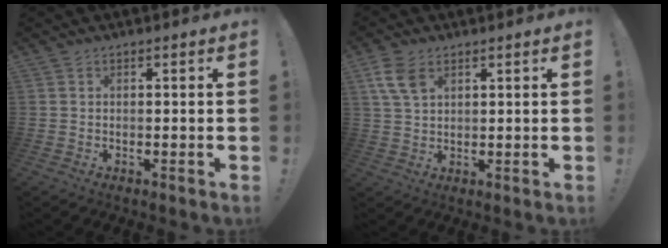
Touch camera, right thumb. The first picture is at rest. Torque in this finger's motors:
{"motor_torque": [1.16, 0.71, 0.53, -0.51, 0.19]}